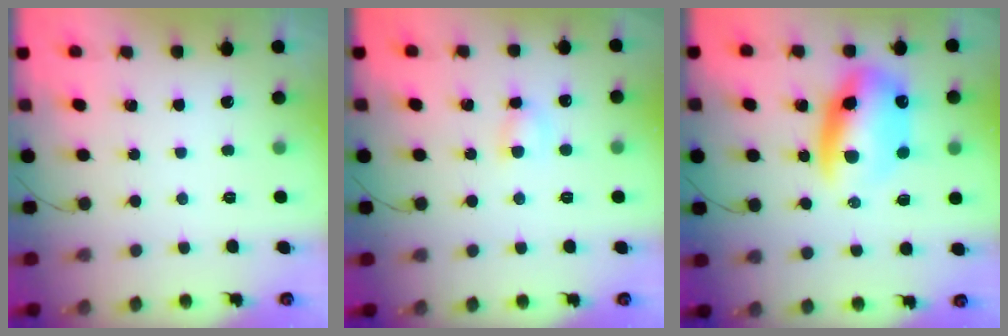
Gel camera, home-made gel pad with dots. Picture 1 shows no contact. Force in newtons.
{"total": 4.0, "press": 3.7, "slide": 1.3}
{"total": 13.8, "press": 13.2, "slide": 3.9}